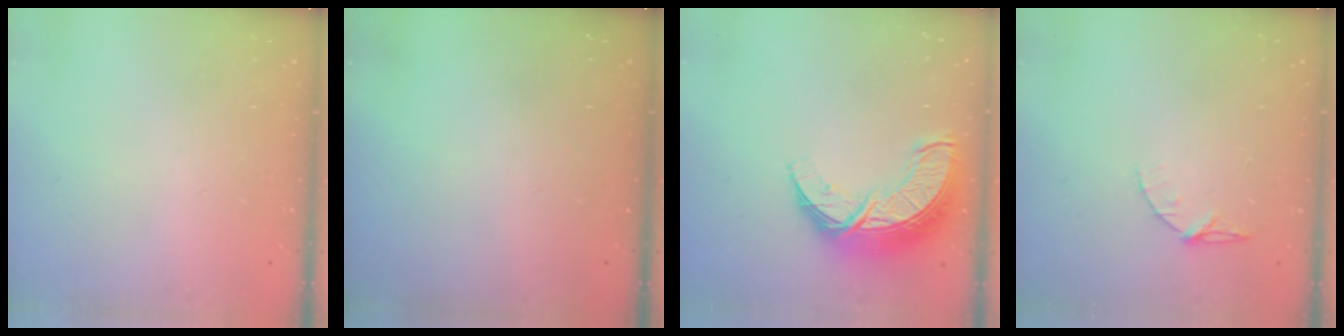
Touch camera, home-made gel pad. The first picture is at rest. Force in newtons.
{"total": 0.0}
{"total": 14.4, "press": 14.4, "slide": 1.0}
{"total": 5.2, "press": 5.1, "slide": 0.6}